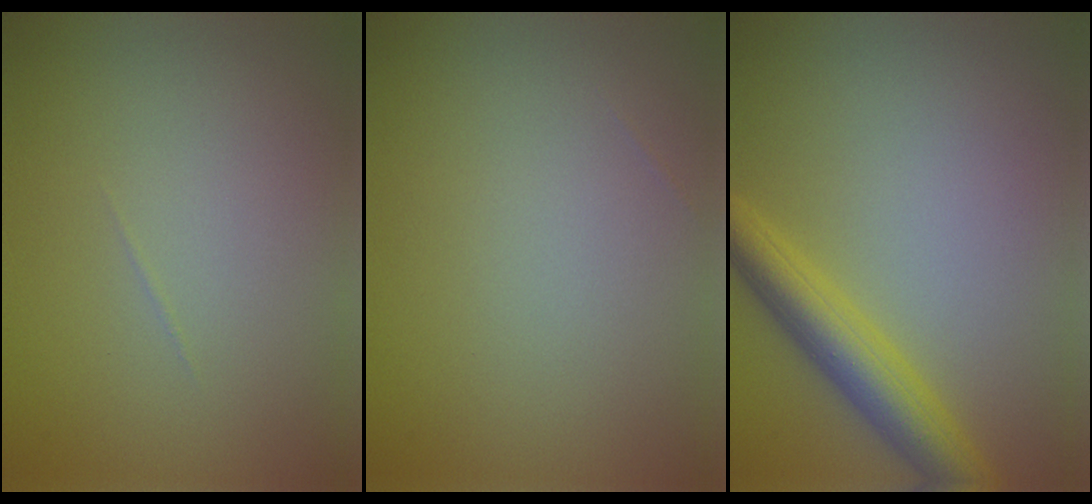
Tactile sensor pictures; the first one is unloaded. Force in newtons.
{"total": 0.0}
{"total": 4.5, "press": 4.5, "slide": 0.1}